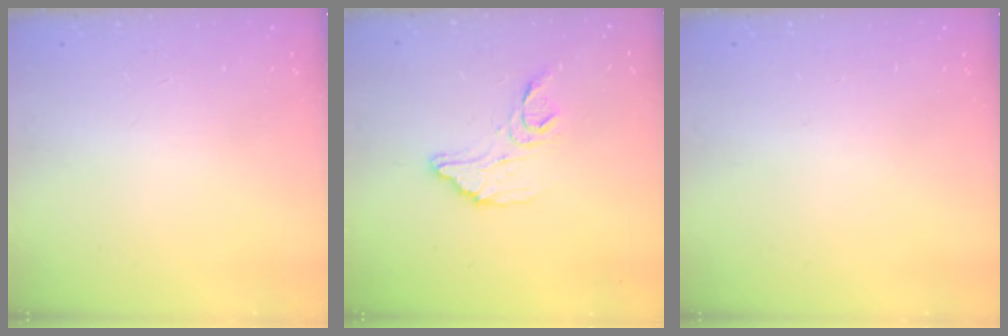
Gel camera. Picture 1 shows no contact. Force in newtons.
{"total": 12.6, "press": 12.5, "slide": 1.0}
{"total": 0.0}